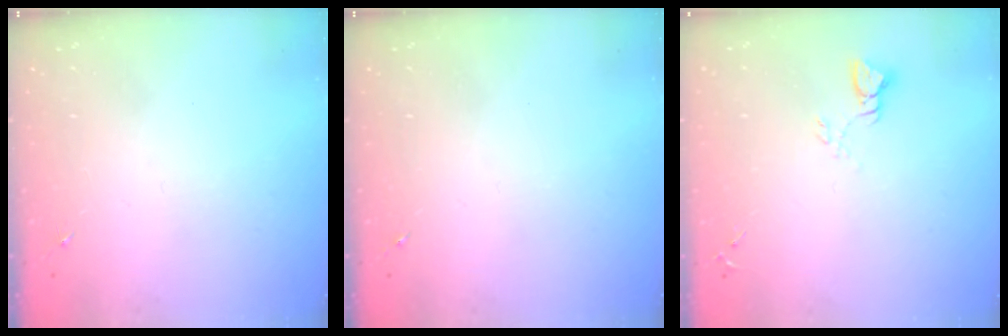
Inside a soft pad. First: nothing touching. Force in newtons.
{"total": 0.0}
{"total": 2.8, "press": 2.8, "slide": 0.2}